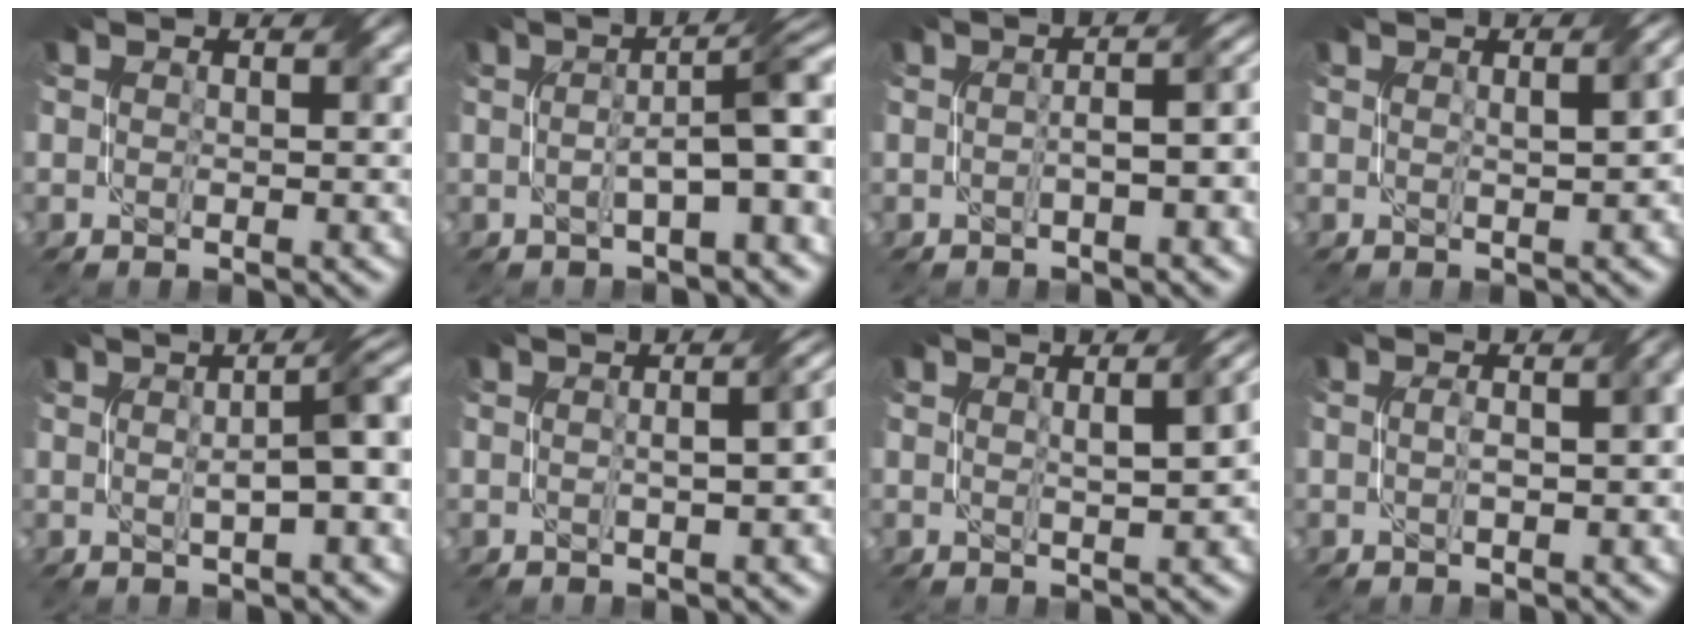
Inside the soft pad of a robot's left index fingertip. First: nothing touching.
{"total": 7.0, "force": [-0.1, 1.7, 6.8], "torque": [-0.094, 0.015, -0.004]}
{"total": 5.0, "force": [-0.9, 1.7, 4.6], "torque": [-0.044, 0.011, -0.015]}
{"total": 3.6, "force": [0.4, 1.0, 3.5], "torque": [-0.031, 0.010, 0.013]}
{"total": 6.4, "force": [1.0, 1.6, 6.2], "torque": [-0.065, 0.020, 0.008]}
{"total": 6.0, "force": [-0.1, 2.6, 5.4], "torque": [-0.033, 0.013, -0.004]}
{"total": 5.9, "force": [1.0, 2.0, 5.4], "torque": [-0.034, 0.024, 0.009]}
{"total": 4.8, "force": [-0.3, 2.0, 4.3], "torque": [-0.040, 0.011, -0.006]}